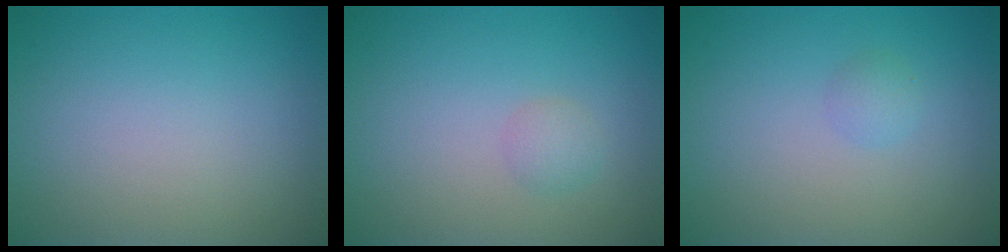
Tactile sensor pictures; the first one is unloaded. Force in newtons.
{"total": 1.2, "press": 1.2, "slide": 0.0}
{"total": 1.0, "press": 1.0, "slide": 0.1}